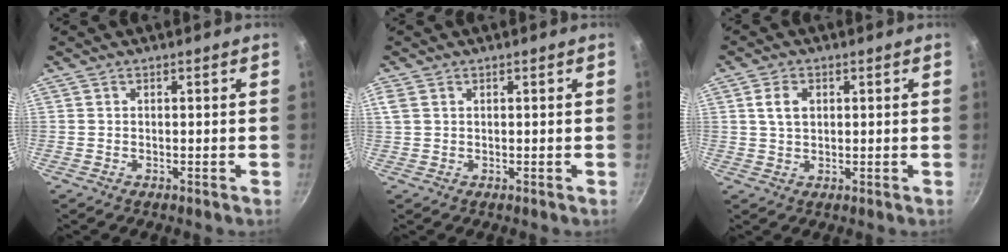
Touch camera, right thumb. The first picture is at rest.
{"total": 2.1, "force": [0.9, 1.3, 1.4], "torque": [-0.031, 0.004, 0.021]}
{"total": 4.1, "force": [1.2, 2.8, 2.7], "torque": [-0.041, 0.001, 0.022]}